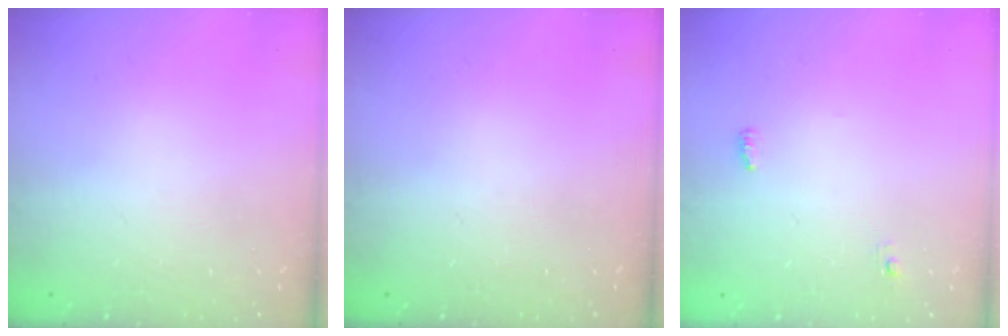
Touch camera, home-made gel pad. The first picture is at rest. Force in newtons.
{"total": 0.0}
{"total": 3.5, "press": 3.4, "slide": 0.9}